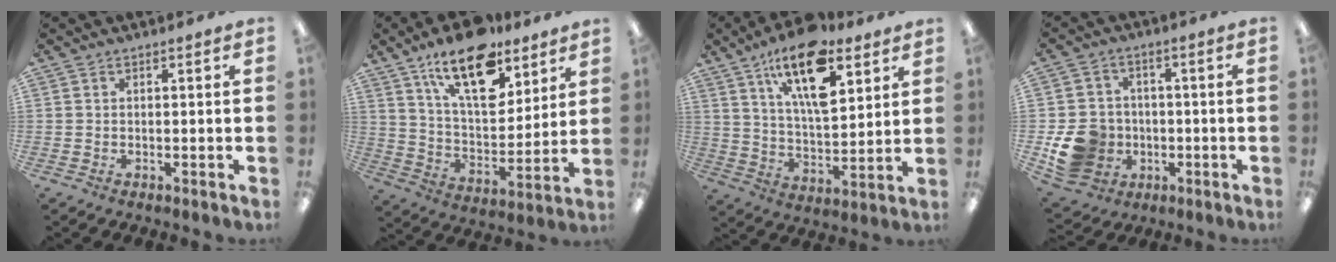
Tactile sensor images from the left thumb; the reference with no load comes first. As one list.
[{"total": 19.1, "force": [12.8, 8.6, 11.2], "torque": [-0.182, -0.066, 0.219]}, {"total": 18.6, "force": [11.0, 8.2, 12.5], "torque": [-0.195, -0.051, 0.182]}, {"total": 11.3, "force": [-3.1, 9.9, 4.4], "torque": [-0.099, 0.022, -0.046]}]